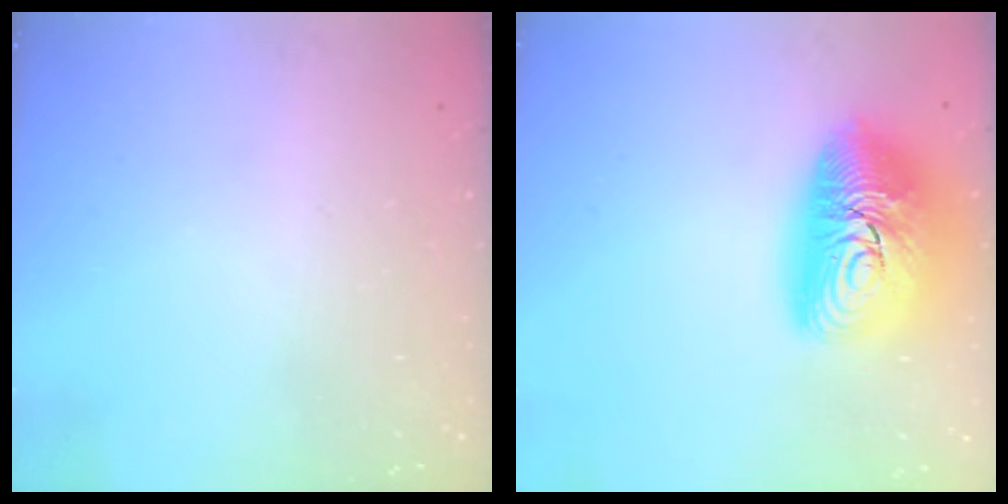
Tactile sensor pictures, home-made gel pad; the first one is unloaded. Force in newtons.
{"total": 20.4, "press": 20.4, "slide": 1.6}